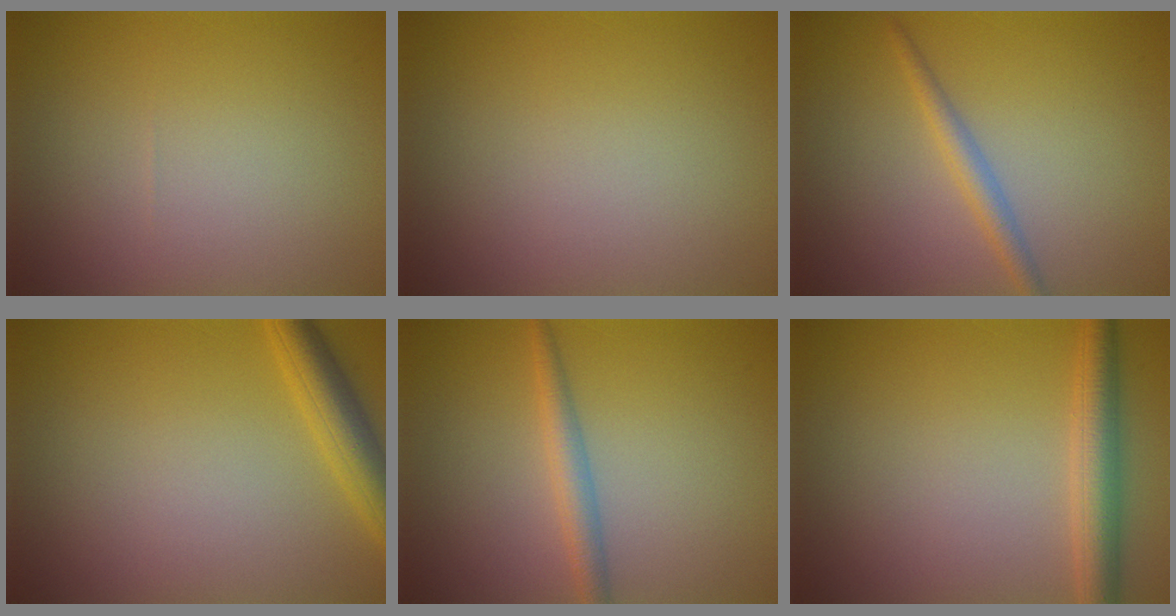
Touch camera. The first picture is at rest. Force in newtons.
{"total": 0.0}
{"total": 1.9, "press": 1.9, "slide": 0.0}
{"total": 3.7, "press": 3.7, "slide": 0.3}
{"total": 2.2, "press": 2.2, "slide": 0.1}
{"total": 3.6, "press": 3.6, "slide": 0.1}